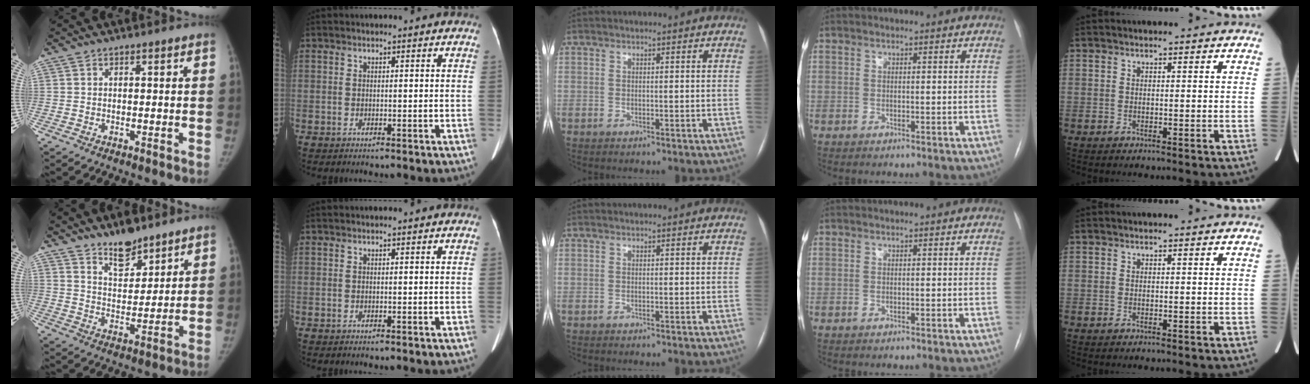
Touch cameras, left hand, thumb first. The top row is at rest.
{"thumb": {"total": 8.2, "force": [6.6, 3.3, 3.8], "torque": [-0.037, -0.053, 0.117]}}